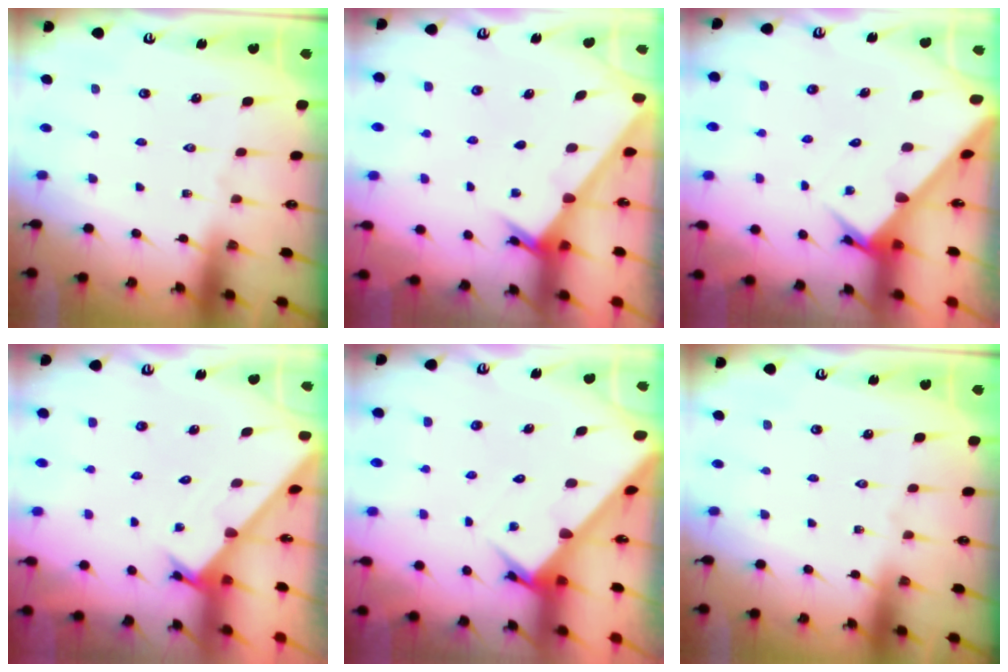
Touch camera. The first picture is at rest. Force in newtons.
{"total": 2.4, "press": 2.4, "slide": 0.2}
{"total": 3.6, "press": 3.6, "slide": 0.4}
{"total": 1.6, "press": 1.5, "slide": 0.1}
{"total": 3.6, "press": 3.6, "slide": 0.4}
{"total": 0.0}